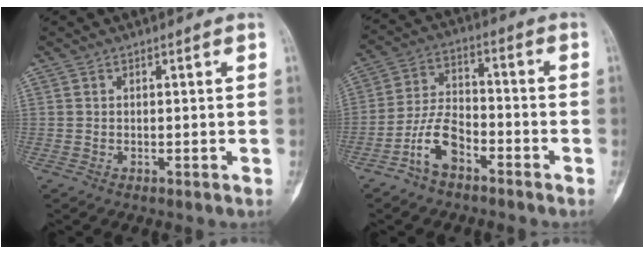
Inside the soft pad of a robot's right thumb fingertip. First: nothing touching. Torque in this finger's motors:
{"motor_torque": [0.20, 0.43, -0.06, 0.06, -0.02]}